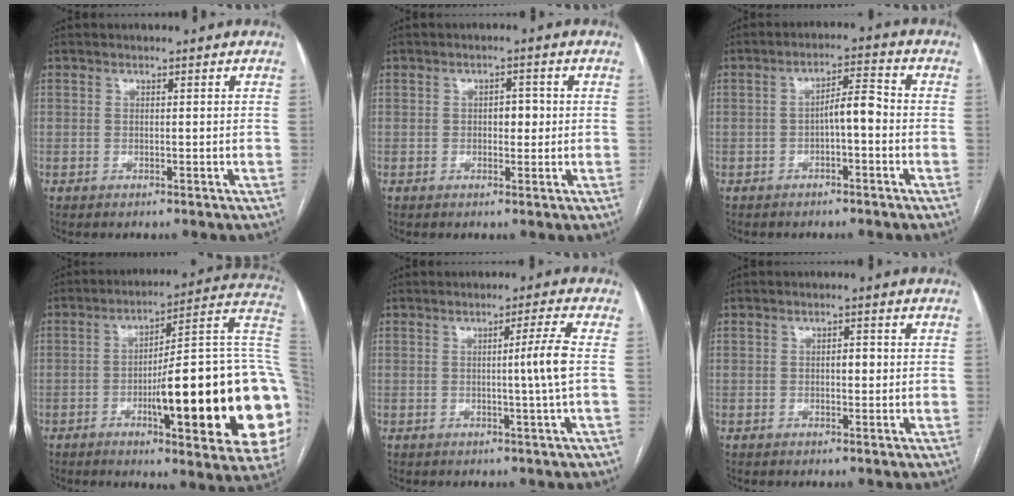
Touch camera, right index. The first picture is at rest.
{"total": 2.6, "force": [0.0, 1.5, 2.2], "torque": [-0.029, 0.008, 0.001]}
{"total": 4.6, "force": [-1.0, 1.1, 4.3], "torque": [-0.068, 0.020, -0.015]}
{"total": 28.2, "force": [-4.4, 3.9, 27.6], "torque": [-0.276, 0.012, -0.064]}
{"total": 4.5, "force": [-0.2, -1.7, 4.2], "torque": [-0.066, -0.004, -0.002]}
{"total": 1.7, "force": [0.0, 0.8, 1.6], "torque": [-0.023, 0.003, 0.000]}